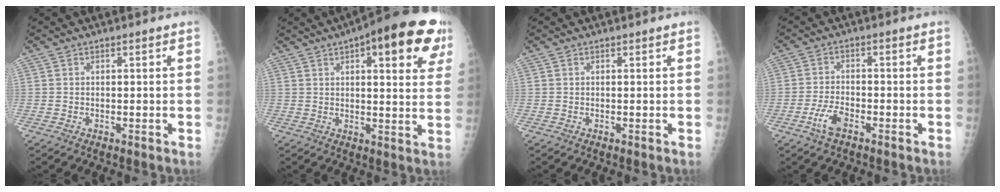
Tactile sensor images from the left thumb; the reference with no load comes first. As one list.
[{"total": 18.6, "force": [8.6, 6.3, 15.2], "torque": [-0.170, -0.007, 0.104]}, {"total": 0.0}, {"total": 4.7, "force": [-2.7, 2.0, 3.3], "torque": [-0.070, 0.016, -0.049]}]